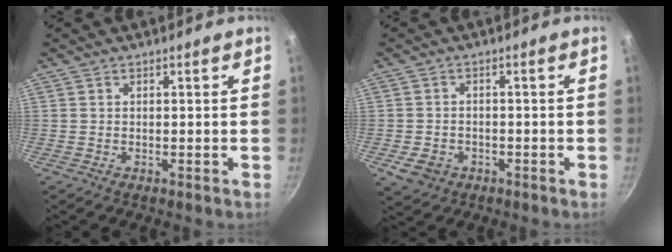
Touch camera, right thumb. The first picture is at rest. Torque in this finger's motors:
{"motor_torque": [0.12, 0.15, 0.10, -0.42, -0.01]}